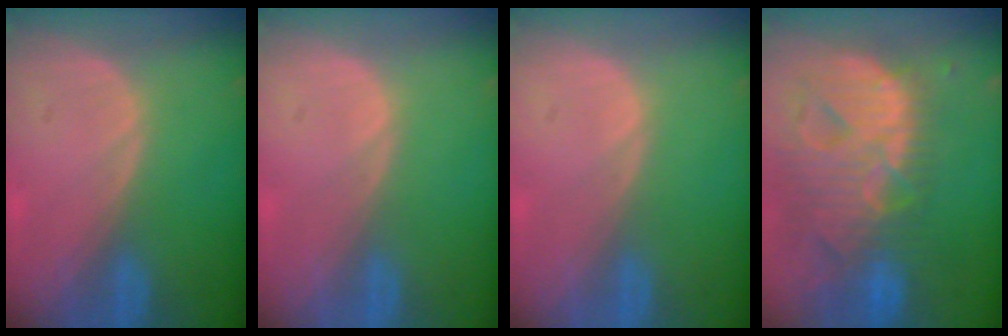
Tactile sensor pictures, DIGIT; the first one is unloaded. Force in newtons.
{"total": 0.0}
{"total": 0.0}
{"total": 13.8, "press": 11.7, "slide": 7.2}